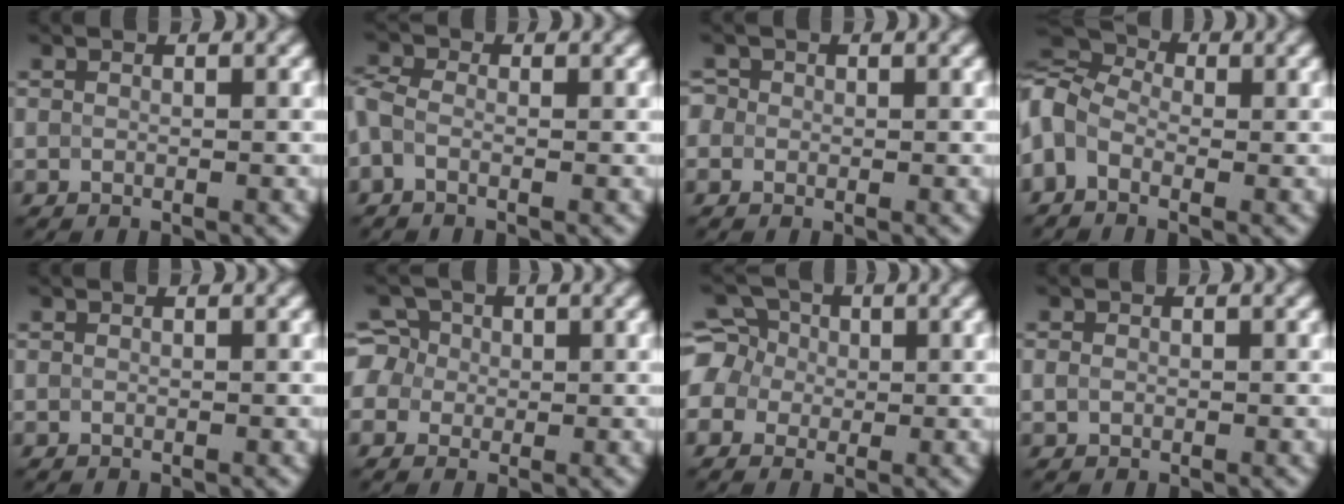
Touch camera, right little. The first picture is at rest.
{"total": 1.9, "force": [-0.6, 1.3, 1.4], "torque": [-0.037, 0.001, -0.023]}
{"total": 1.1, "force": [0.3, 1.1, 0.3], "torque": [-0.006, 0.004, -0.007]}
{"total": 7.1, "force": [-0.1, 4.9, 5.1], "torque": [-0.117, 0.032, -0.018]}
{"total": 0.0}
{"total": 4.1, "force": [0.5, 3.9, 1.4], "torque": [-0.019, 0.034, -0.011]}
{"total": 5.6, "force": [0.2, 5.2, 2.2], "torque": [-0.052, 0.041, -0.029]}
{"total": 0.8, "force": [0.0, 0.7, 0.4], "torque": [-0.006, -0.001, -0.001]}